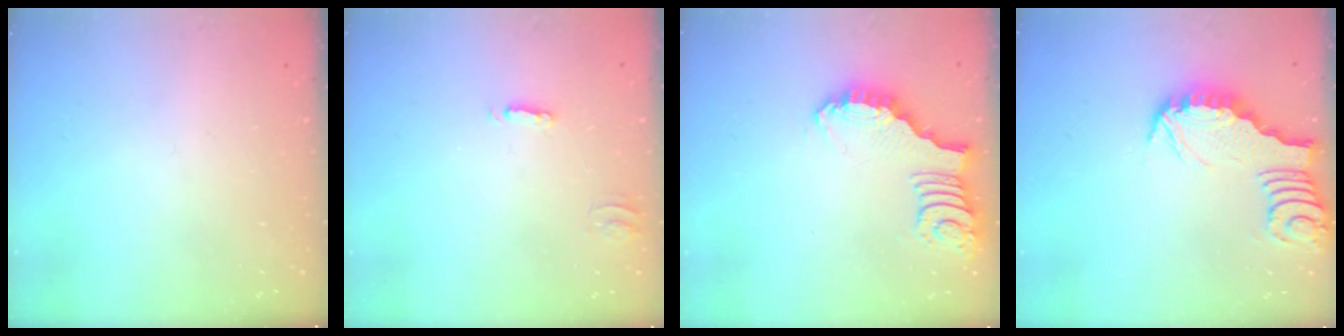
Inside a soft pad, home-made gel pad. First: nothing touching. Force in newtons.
{"total": 2.5, "press": 2.5, "slide": 0.2}
{"total": 2.7, "press": 2.7, "slide": 0.2}
{"total": 3.1, "press": 3.1, "slide": 0.4}